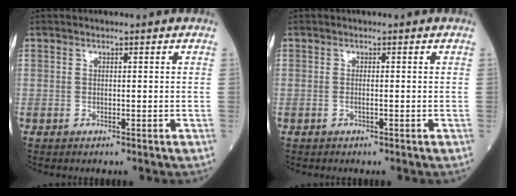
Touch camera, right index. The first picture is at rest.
{"total": 0.7, "force": [-0.1, 0.1, 0.7], "torque": [-0.016, -0.001, -0.002]}